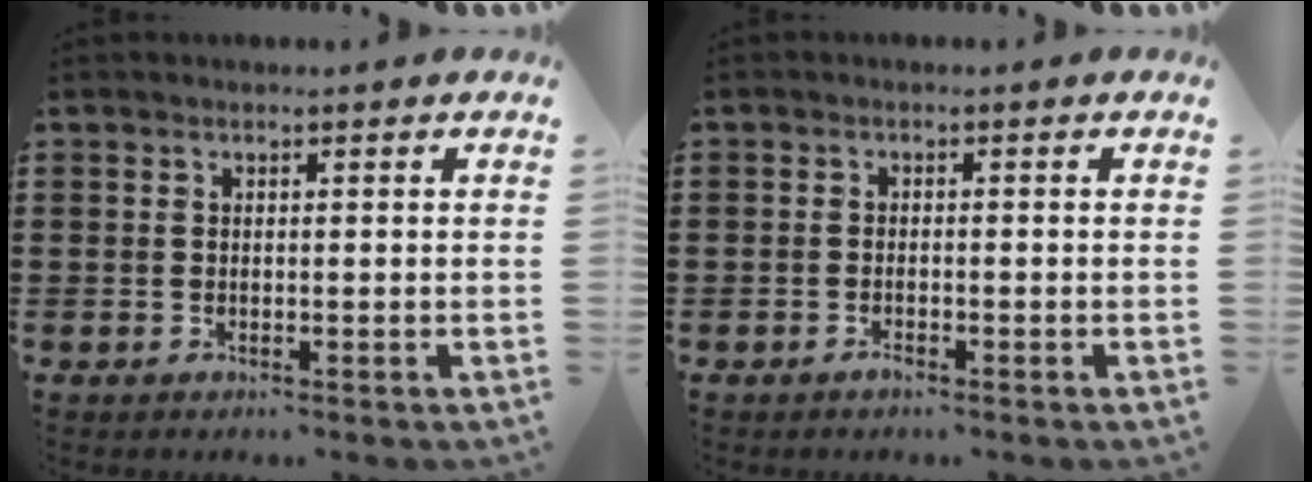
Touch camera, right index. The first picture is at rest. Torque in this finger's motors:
{"motor_torque": [1.15, 0.81, 0.24, -0.01]}